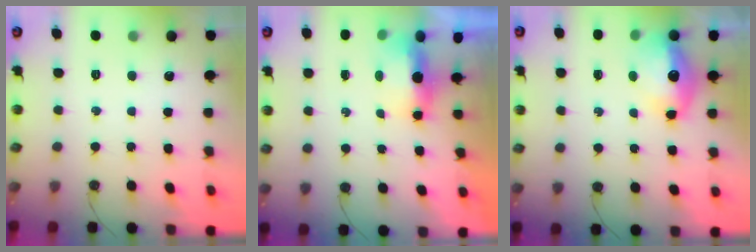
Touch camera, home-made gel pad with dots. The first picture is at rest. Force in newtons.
{"total": 10.5, "press": 6.1, "slide": 8.5}
{"total": 12.1, "press": 12.1, "slide": 1.1}